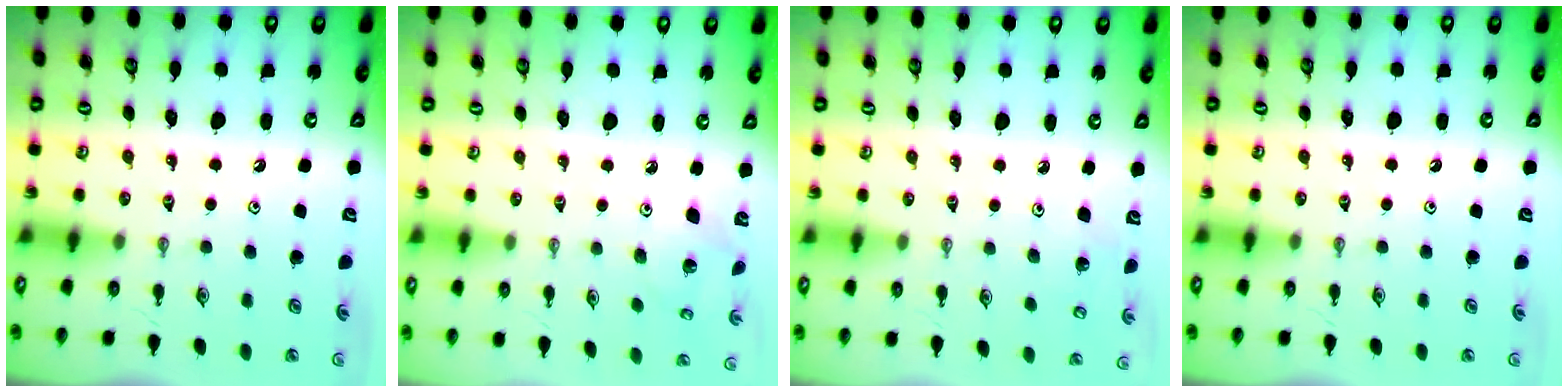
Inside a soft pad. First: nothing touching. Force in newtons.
{"total": 4.9, "press": 4.8, "slide": 0.5}
{"total": 2.7, "press": 2.6, "slide": 1.0}
{"total": 0.0}